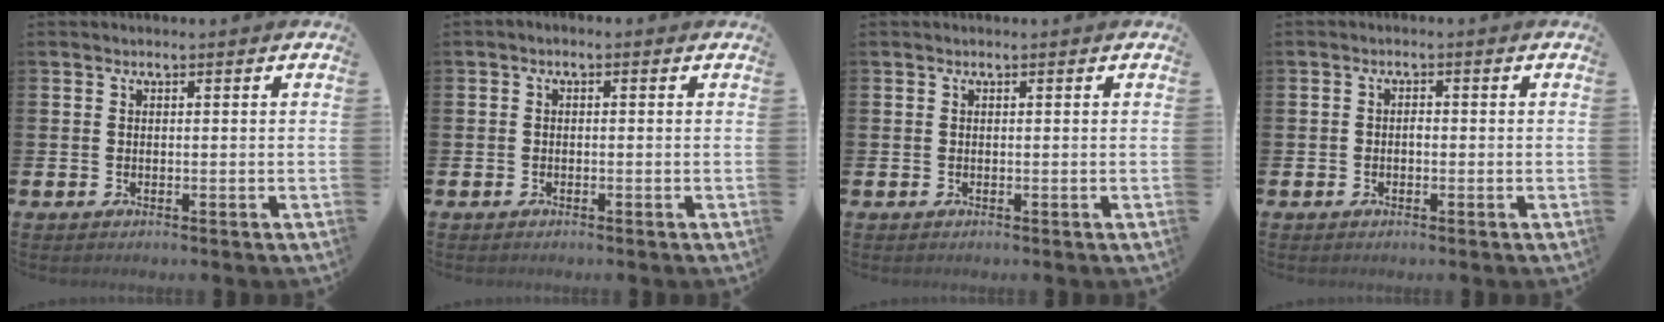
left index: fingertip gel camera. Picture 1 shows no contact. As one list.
[{"total": 0.6, "force": [-0.5, 0.2, 0.2], "torque": [0.001, -0.005, -0.011]}, {"total": 0.0}, {"total": 1.0, "force": [-0.4, 0.7, 0.5], "torque": [-0.008, 0.002, -0.009]}]